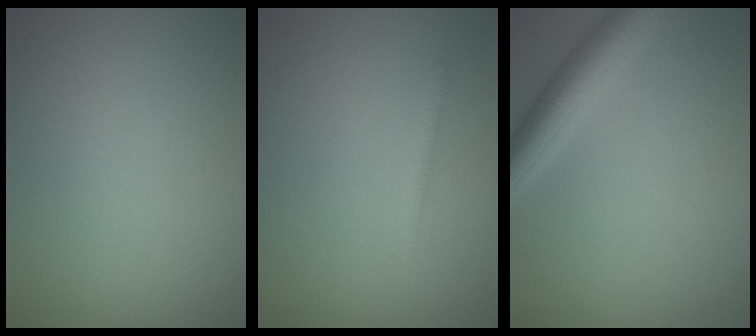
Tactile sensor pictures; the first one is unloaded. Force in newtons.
{"total": 0.7, "press": 0.7, "slide": 0.1}
{"total": 4.5, "press": 4.4, "slide": 0.2}